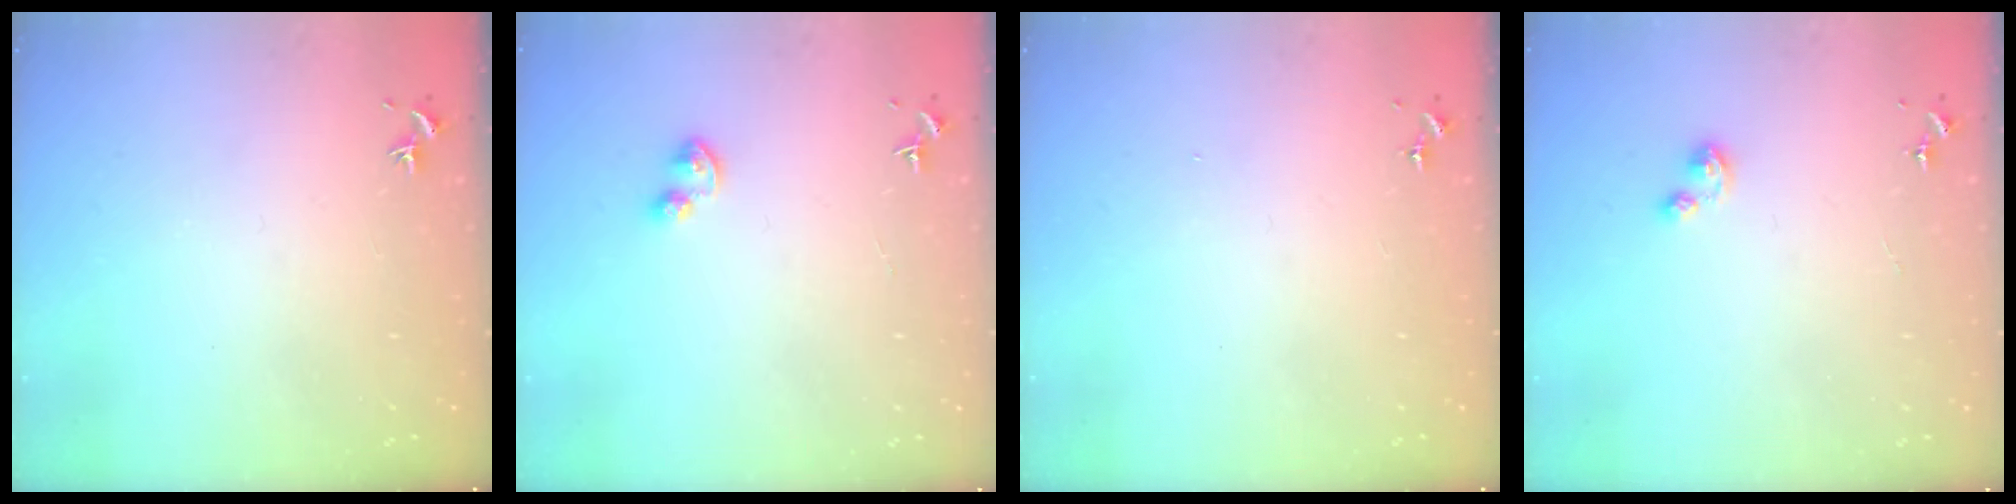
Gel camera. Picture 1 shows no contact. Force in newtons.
{"total": 4.8, "press": 4.8, "slide": 0.5}
{"total": 0.0}
{"total": 2.6, "press": 2.6, "slide": 0.3}